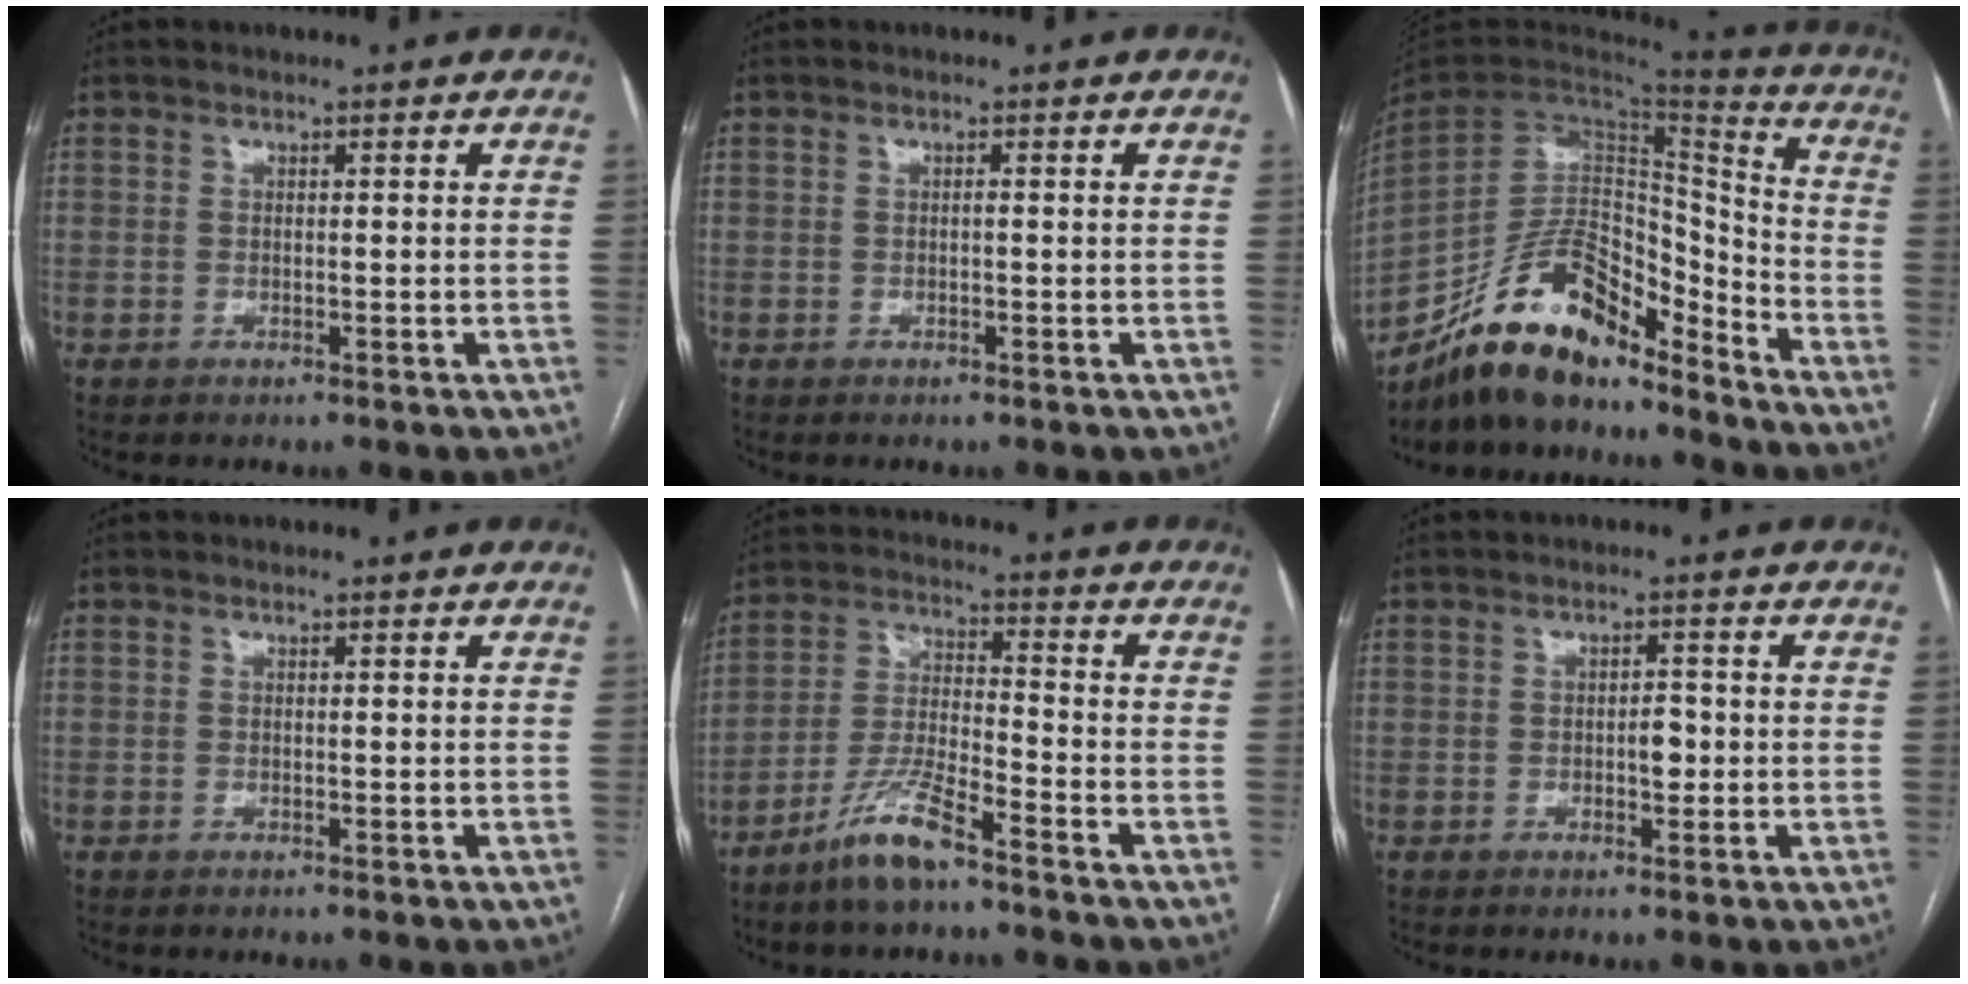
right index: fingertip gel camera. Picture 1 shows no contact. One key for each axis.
{"total": 0.0}
{"total": 18.0, "fx": -14.6, "fy": 6.0, "fz": 8.5, "tx": -0.157, "ty": 0.029, "tz": -0.261}
{"total": 0.0}
{"total": 8.7, "fx": -6.4, "fy": 0.9, "fz": 5.9, "tx": -0.126, "ty": -0.016, "tz": -0.128}
{"total": 2.4, "fx": -0.4, "fy": 1.1, "fz": 2.1, "tx": -0.031, "ty": 0.003, "tz": -0.005}